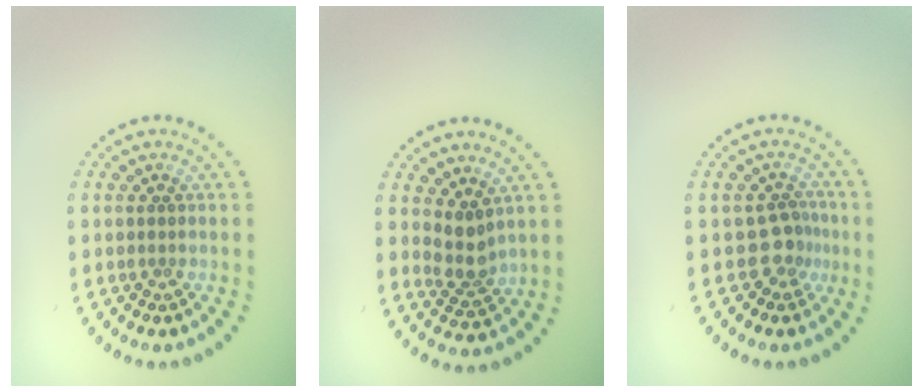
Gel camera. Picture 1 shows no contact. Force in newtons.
{"total": 2.4, "press": 1.8, "slide": 1.5}
{"total": 2.2, "press": 1.7, "slide": 1.4}